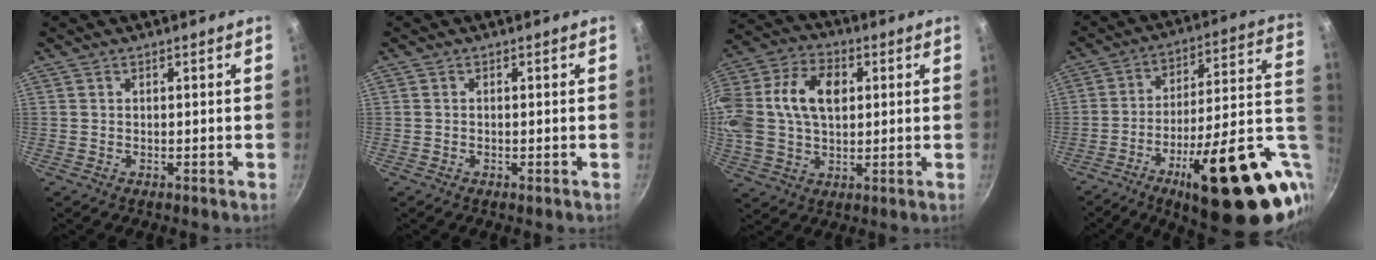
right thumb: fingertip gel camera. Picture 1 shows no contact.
{"total": 0.5, "force": [-0.3, 0.2, 0.4], "torque": [-0.010, 0.003, -0.006]}
{"total": 21.4, "force": [3.9, 14.8, 15.0], "torque": [-0.318, 0.035, 0.061]}
{"total": 29.8, "force": [-6.3, 10.0, 27.4], "torque": [-0.351, 0.006, -0.079]}